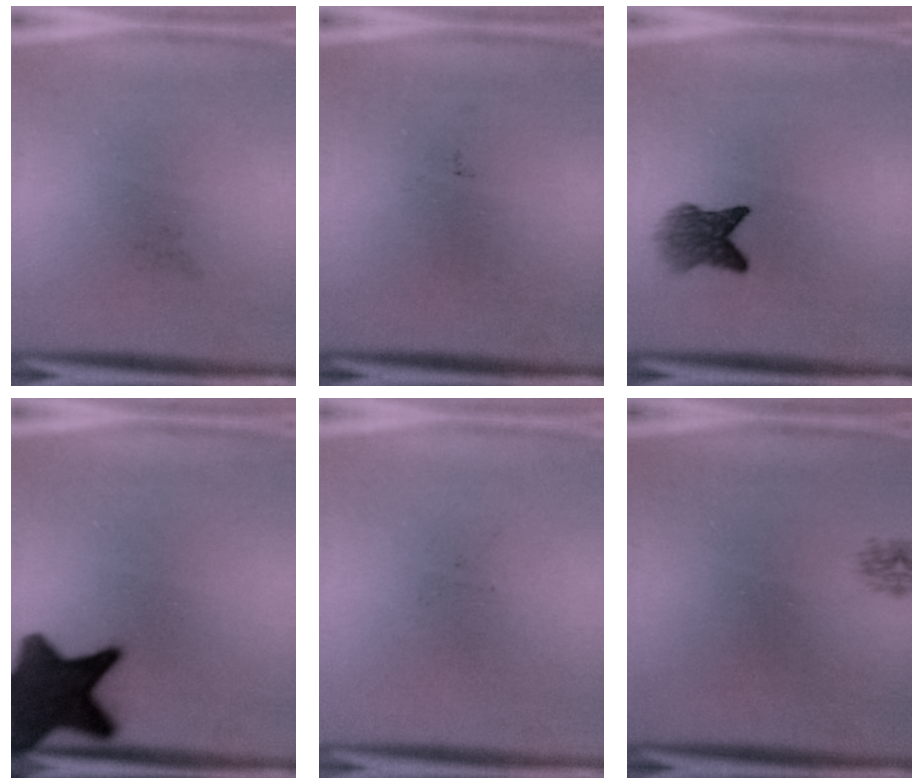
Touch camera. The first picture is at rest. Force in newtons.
{"total": 0.0}
{"total": 4.3}
{"total": 15.7}
{"total": 0.0}
{"total": 0.9}